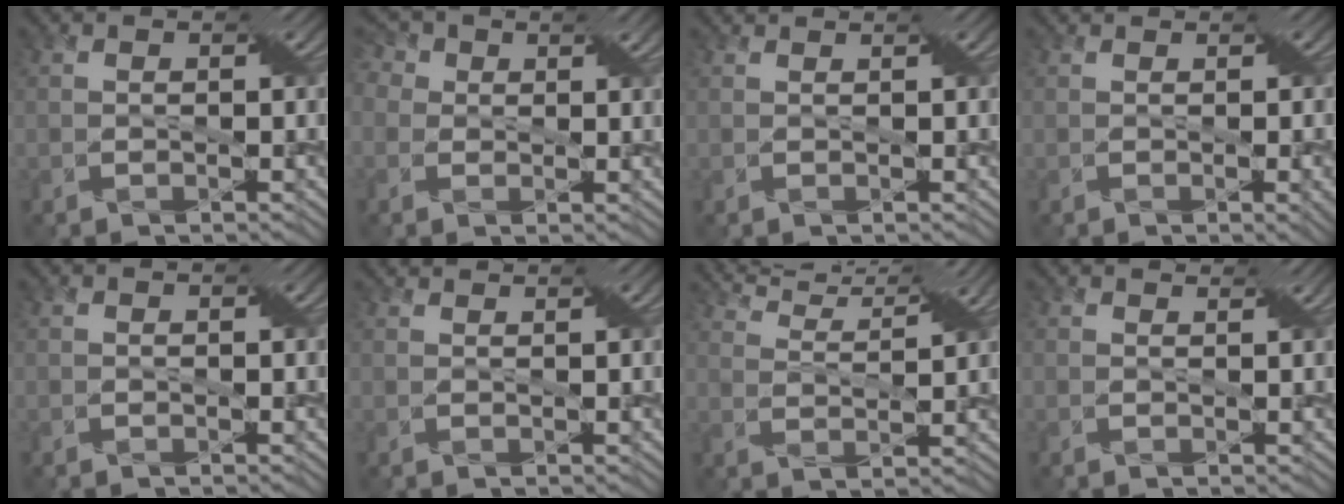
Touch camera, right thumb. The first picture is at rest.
{"total": 5.4, "force": [2.4, 4.0, 2.7], "torque": [-0.078, 0.022, 0.009]}
{"total": 0.9, "force": [0.9, -0.2, 0.3], "torque": [-0.009, 0.002, 0.012]}
{"total": 2.9, "force": [0.2, 1.3, 2.6], "torque": [-0.033, -0.007, 0.001]}
{"total": 0.0}
{"total": 1.5, "force": [1.5, -0.3, 0.4], "torque": [-0.016, 0.003, 0.018]}
{"total": 8.0, "force": [7.5, 0.0, 2.8], "torque": [-0.084, 0.004, 0.131]}
{"total": 1.0, "force": [1.0, 0.0, 0.4], "torque": [-0.010, 0.002, 0.012]}